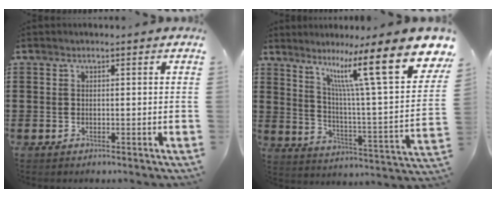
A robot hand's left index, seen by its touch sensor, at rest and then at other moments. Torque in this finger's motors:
{"motor_torque": [2.14, 0.00, 1.01, 0.21]}